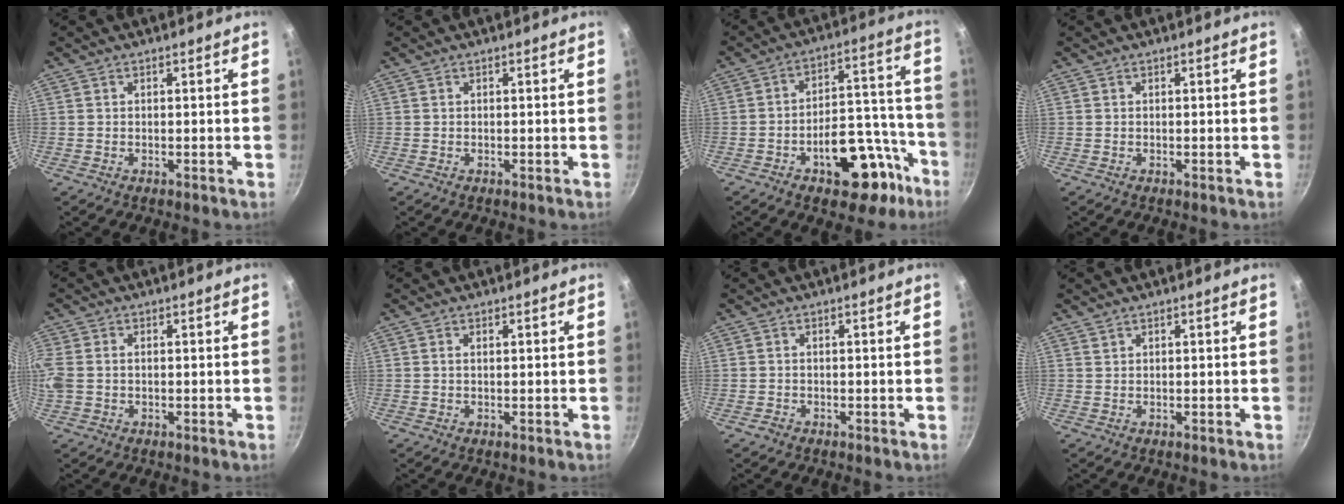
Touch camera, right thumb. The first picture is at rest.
{"total": 0.0}
{"total": 16.3, "force": [-8.4, 7.9, 11.6], "torque": [-0.123, 0.078, -0.112]}
{"total": 0.0}
{"total": 5.8, "force": [-0.1, 4.2, 4.0], "torque": [-0.122, 0.012, 0.002]}
{"total": 0.7, "force": [0.2, 0.3, 0.6], "torque": [-0.014, 0.004, 0.006]}
{"total": 0.9, "force": [-0.6, 0.6, 0.2], "torque": [-0.002, 0.001, -0.013]}
{"total": 0.5, "force": [0.5, 0.1, 0.1], "torque": [0.000, -0.005, 0.009]}